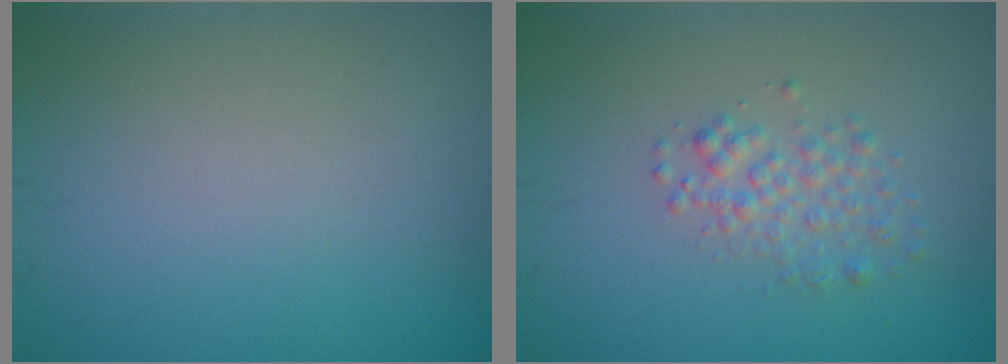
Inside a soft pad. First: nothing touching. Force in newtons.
{"total": 2.1, "press": 2.1, "slide": 0.1}